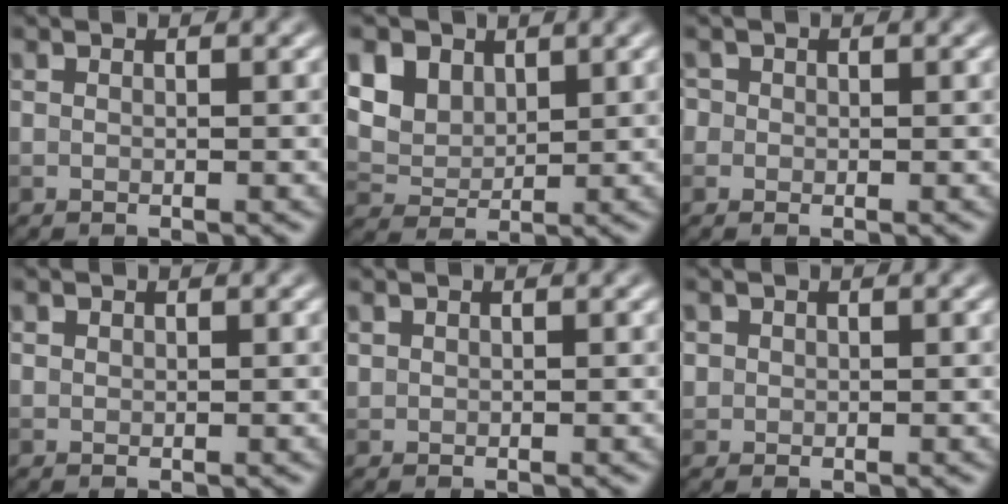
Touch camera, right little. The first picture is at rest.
{"total": 8.1, "force": [4.3, 5.7, 3.9], "torque": [-0.106, 0.013, 0.076]}
{"total": 1.3, "force": [0.4, 1.3, 0.3], "torque": [0.000, 0.002, -0.003]}
{"total": 0.6, "force": [0.4, 0.4, 0.0], "torque": [0.003, -0.002, 0.009]}
{"total": 0.6, "force": [0.4, 0.5, 0.0], "torque": [0.002, -0.003, 0.012]}
{"total": 0.9, "force": [0.2, 0.8, 0.0], "torque": [0.008, -0.005, 0.006]}